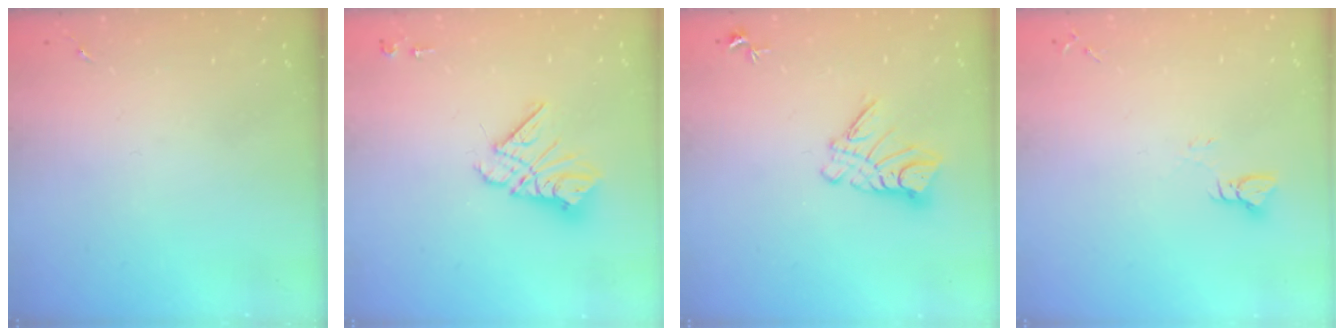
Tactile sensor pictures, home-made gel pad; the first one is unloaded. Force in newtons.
{"total": 12.7, "press": 12.6, "slide": 1.1}
{"total": 9.7, "press": 9.7, "slide": 0.9}
{"total": 2.9, "press": 2.9, "slide": 0.2}